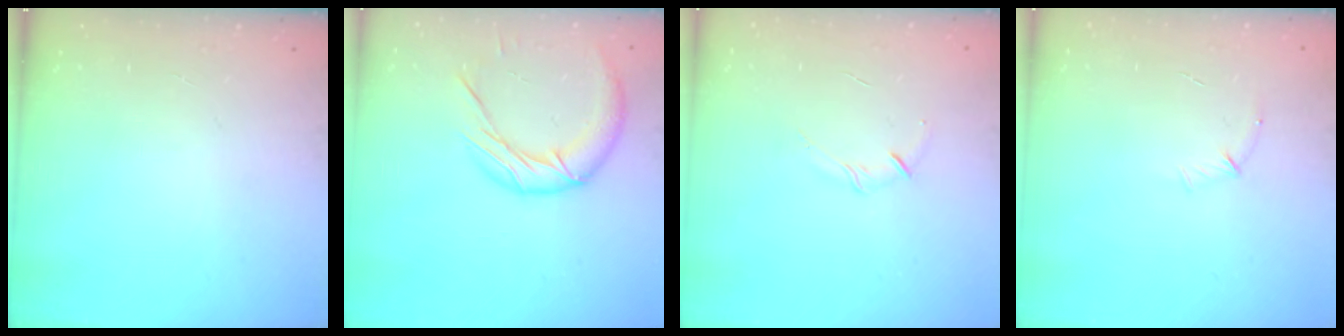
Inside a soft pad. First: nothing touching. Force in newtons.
{"total": 13.1, "press": 13.0, "slide": 1.0}
{"total": 3.7, "press": 3.6, "slide": 1.1}
{"total": 4.9, "press": 4.7, "slide": 1.2}